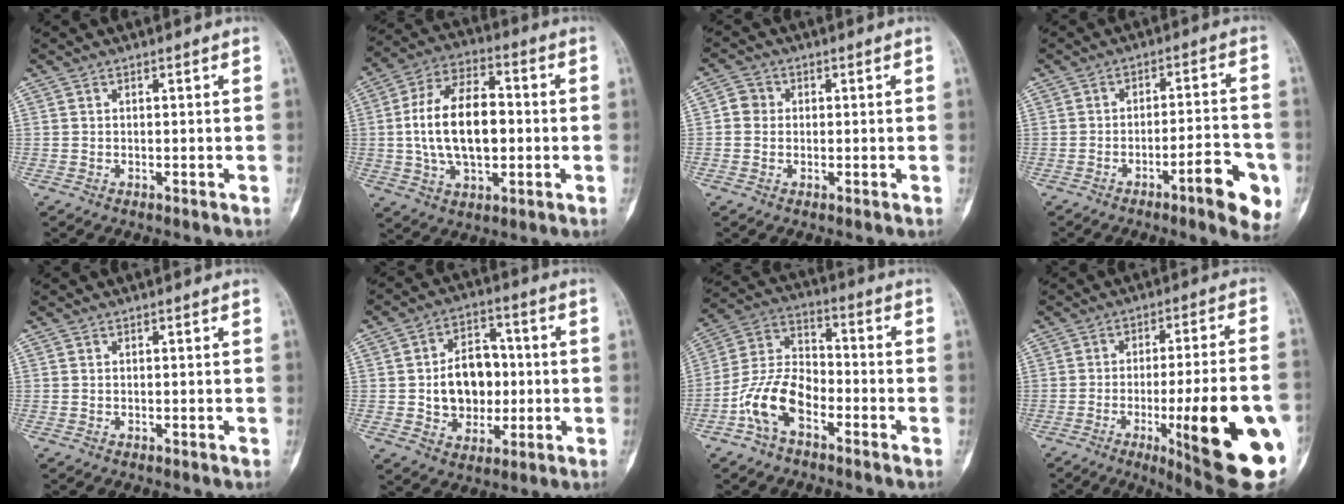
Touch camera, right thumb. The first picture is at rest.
{"total": 16.6, "force": [-0.2, 9.4, 13.7], "torque": [-0.236, 0.022, -0.005]}
{"total": 3.3, "force": [0.2, 3.1, 1.1], "torque": [-0.003, 0.006, -0.003]}
{"total": 10.5, "force": [-4.7, 2.5, 9.0], "torque": [-0.109, 0.024, -0.064]}
{"total": 0.0}
{"total": 12.4, "force": [-0.2, 9.5, 8.0], "torque": [-0.083, 0.021, 0.002]}
{"total": 11.5, "force": [-5.3, 6.6, 7.9], "torque": [-0.150, 0.047, -0.108]}
{"total": 23.4, "force": [-7.1, 4.2, 21.9], "torque": [-0.258, -0.003, -0.086]}